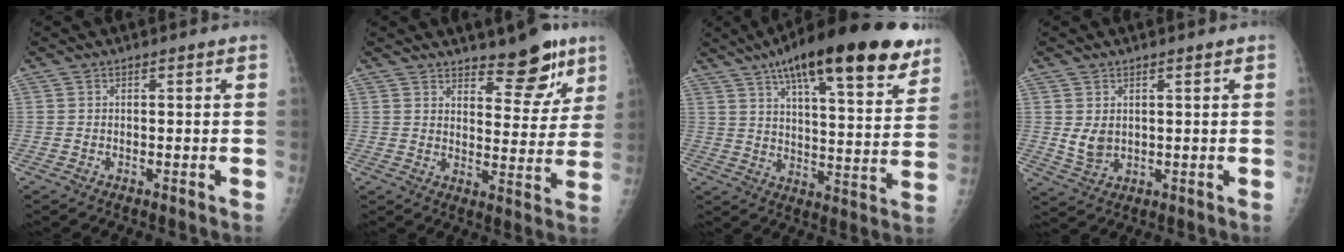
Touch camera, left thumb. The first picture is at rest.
{"total": 10.3, "force": [7.4, 4.0, 5.9], "torque": [-0.045, -0.052, 0.110]}
{"total": 24.9, "force": [16.1, 6.5, 17.9], "torque": [-0.244, -0.039, 0.237]}
{"total": 3.8, "force": [1.0, 2.8, 2.5], "torque": [-0.035, -0.015, 0.029]}